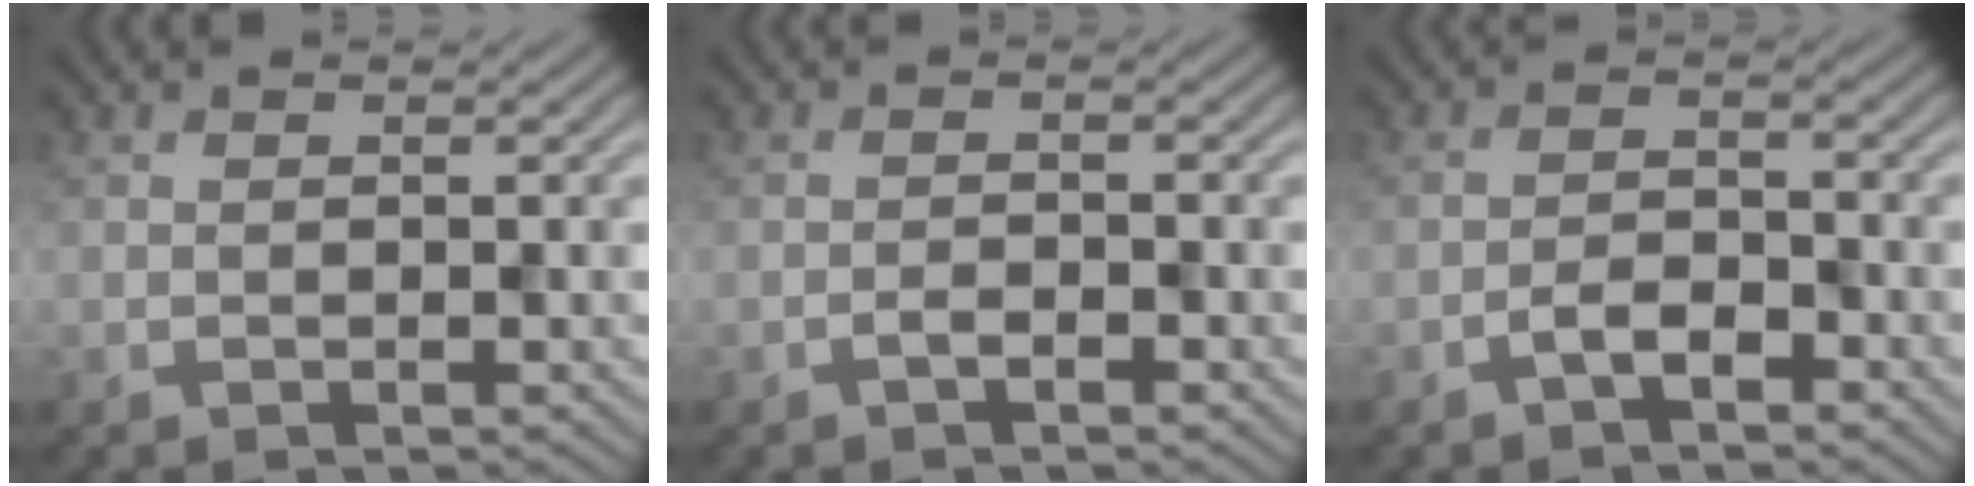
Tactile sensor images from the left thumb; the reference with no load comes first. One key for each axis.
{"total": 1.4, "fx": -1.0, "fy": 0.5, "fz": 0.9, "tx": -0.016, "ty": 0.002, "tz": -0.020}
{"total": 2.7, "fx": -1.9, "fy": 1.1, "fz": 1.7, "tx": -0.030, "ty": 0.005, "tz": -0.039}